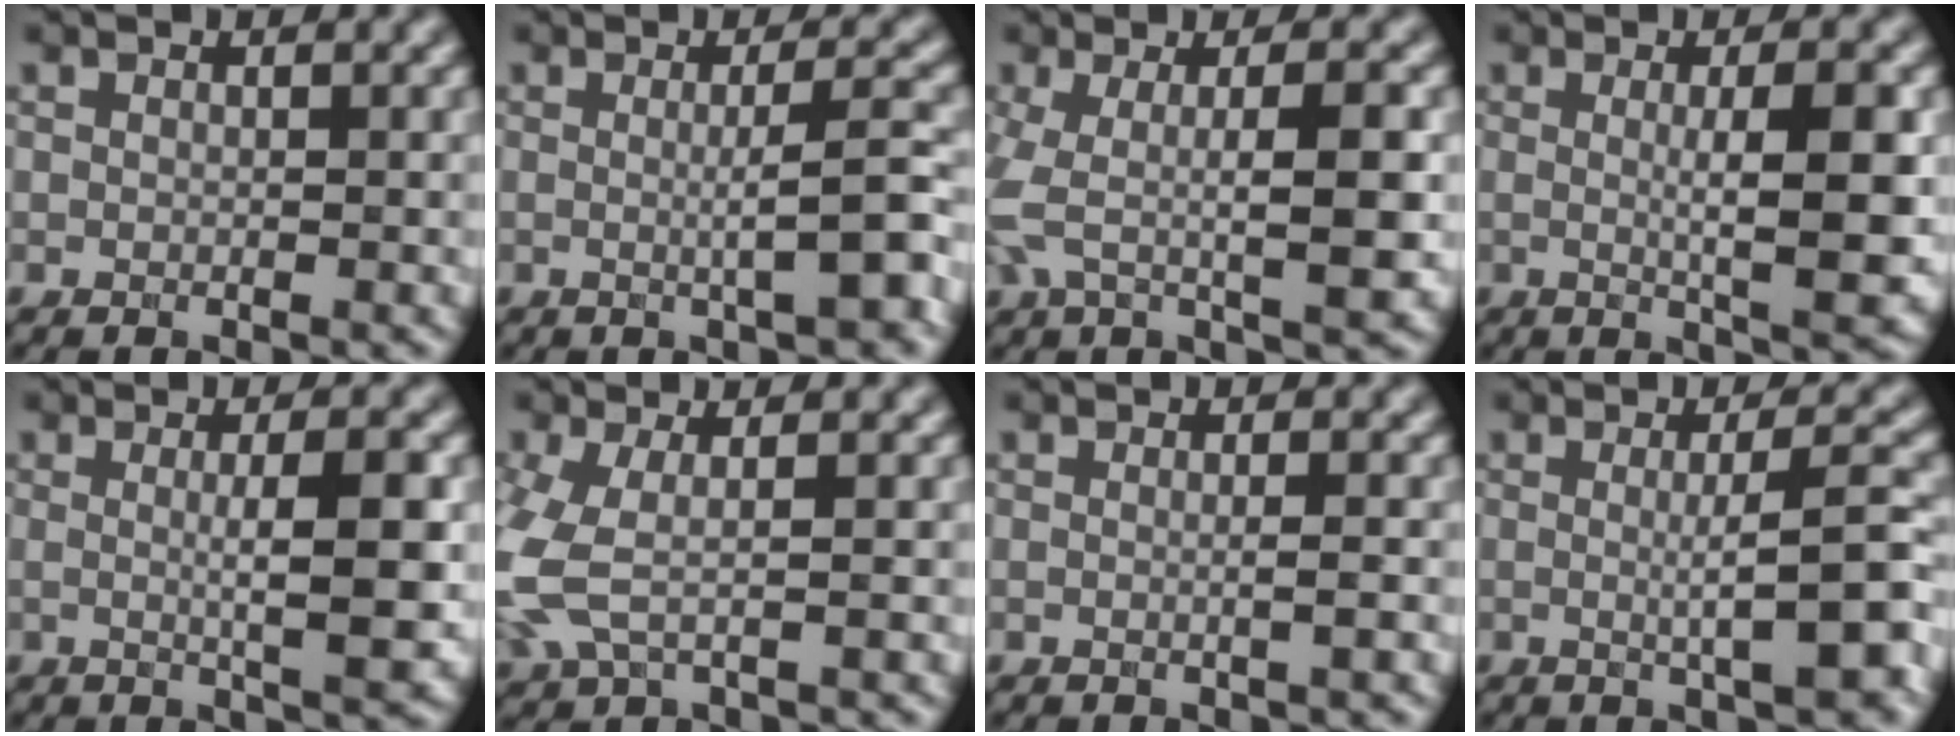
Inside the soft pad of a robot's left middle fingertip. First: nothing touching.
{"total": 4.0, "force": [-0.2, 0.7, 3.9], "torque": [-0.053, 0.002, -0.007]}
{"total": 6.5, "force": [-0.3, 1.8, 6.2], "torque": [-0.119, 0.000, -0.009]}
{"total": 6.4, "force": [0.0, 1.3, 6.2], "torque": [-0.085, -0.002, 0.001]}
{"total": 5.4, "force": [0.0, 1.1, 5.3], "torque": [-0.073, 0.000, 0.000]}
{"total": 4.3, "force": [-0.3, 1.8, 3.8], "torque": [-0.114, -0.005, -0.012]}
{"total": 1.5, "force": [0.0, 0.4, 1.4], "torque": [-0.014, -0.005, -0.012]}
{"total": 5.6, "force": [-0.3, 1.0, 5.5], "torque": [-0.078, 0.003, -0.006]}